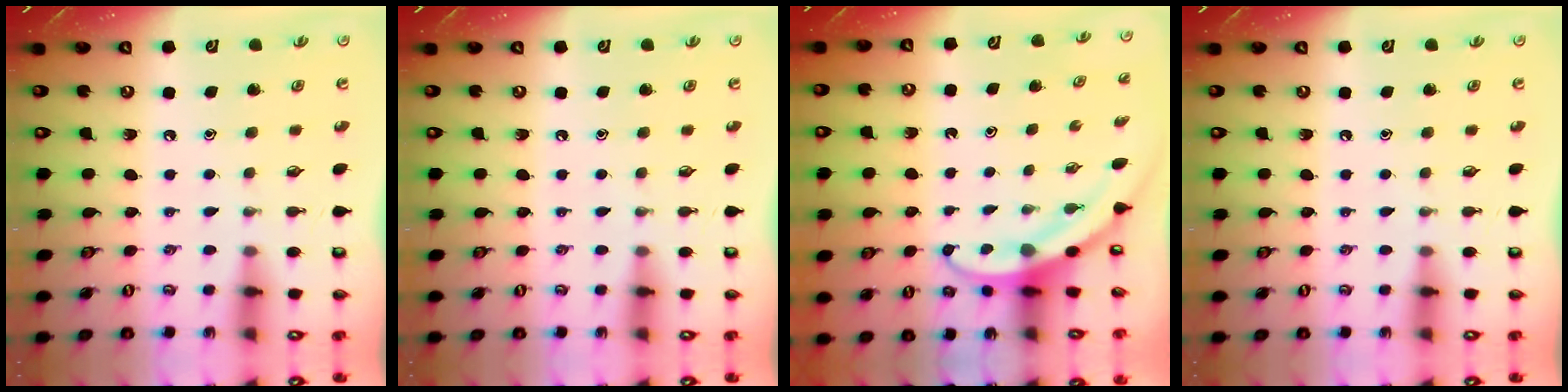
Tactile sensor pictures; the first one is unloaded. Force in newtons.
{"total": 0.0}
{"total": 3.8, "press": 3.7, "slide": 0.3}
{"total": 0.0}